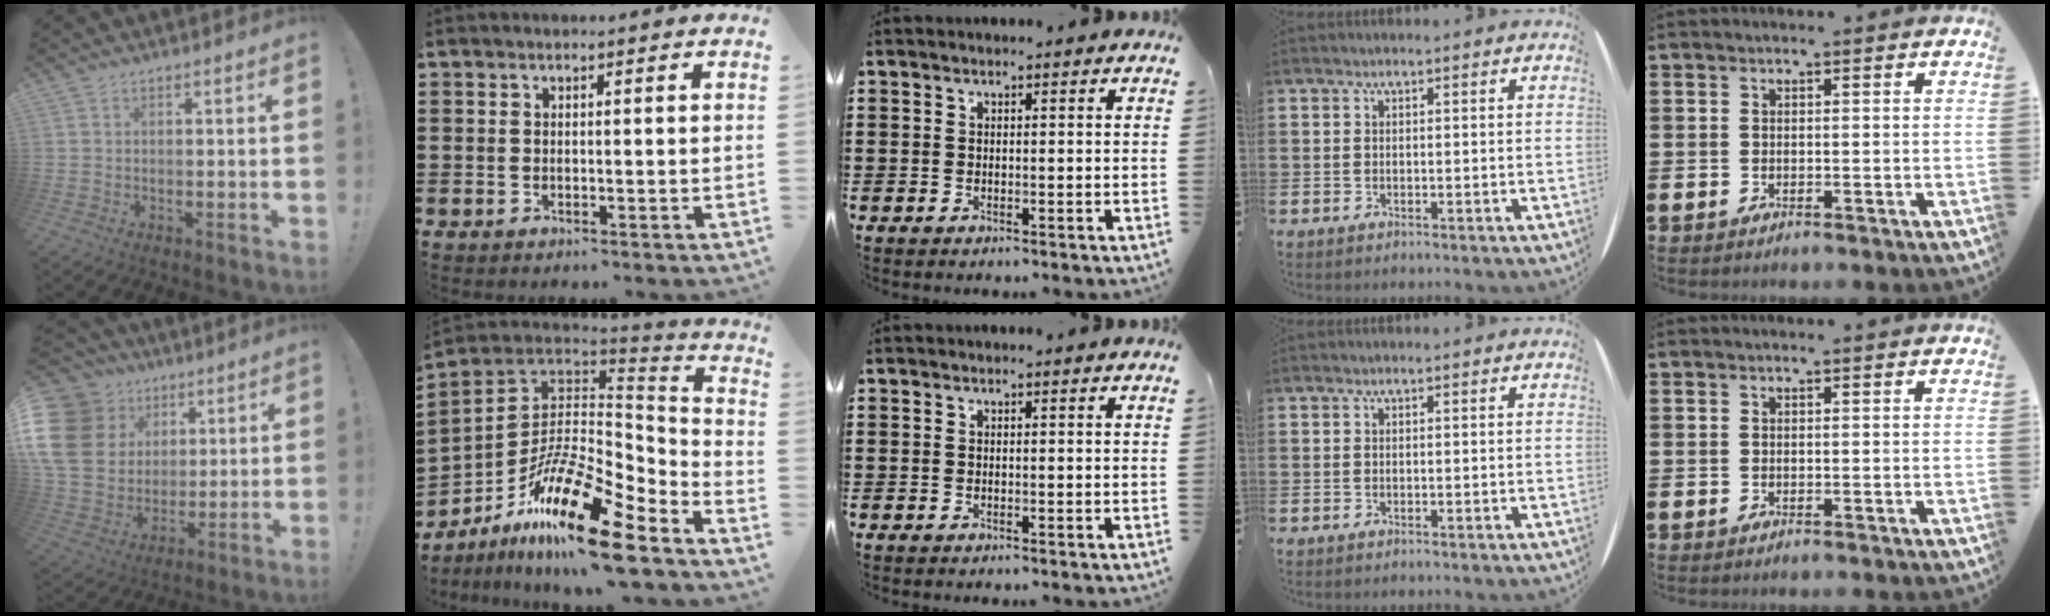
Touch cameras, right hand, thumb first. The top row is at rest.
{"thumb": {"total": 18.5, "force": [6.7, 14.8, 8.9], "torque": [-0.165, -0.026, 0.148]}, "index": {"total": 18.9, "force": [-12.2, 4.7, 13.7], "torque": [-0.246, 0.037, -0.219]}}